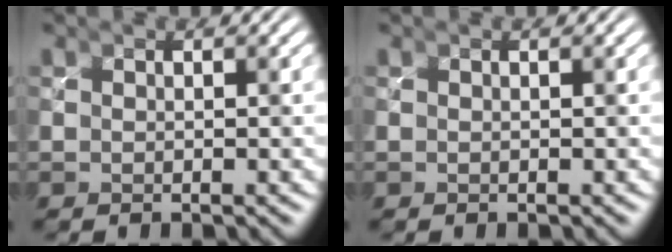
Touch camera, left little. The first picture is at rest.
{"total": 0.0}